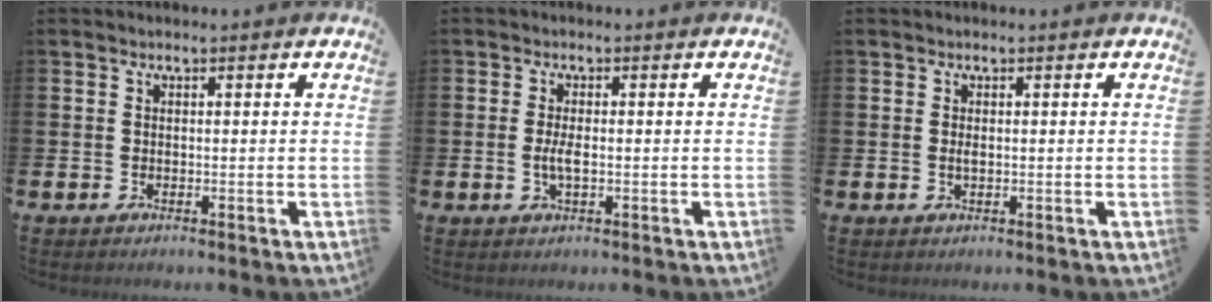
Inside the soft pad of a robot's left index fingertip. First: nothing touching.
{"total": 2.4, "force": [-0.3, 0.8, 2.3], "torque": [-0.033, -0.005, -0.006]}
{"total": 0.7, "force": [0.1, 0.2, 0.7], "torque": [-0.006, -0.003, 0.000]}